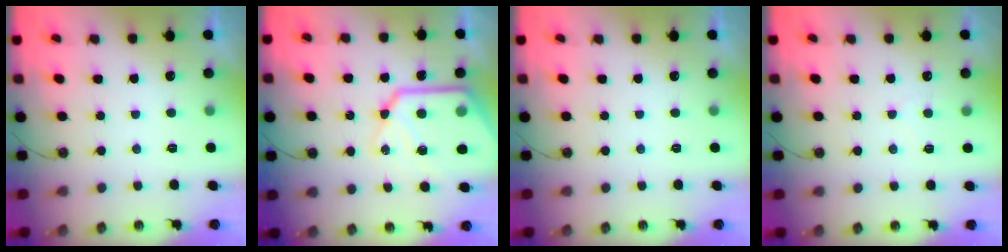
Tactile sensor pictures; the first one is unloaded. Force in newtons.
{"total": 19.4, "press": 19.3, "slide": 2.0}
{"total": 0.0}
{"total": 4.1, "press": 4.1, "slide": 0.4}